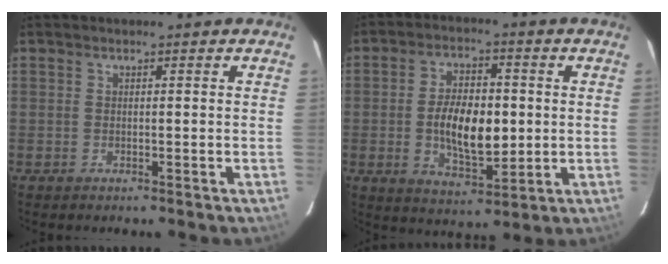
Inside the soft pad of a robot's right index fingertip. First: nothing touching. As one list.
[{"total": 11.2, "force": [-0.6, 5.6, 9.7], "torque": [-0.177, 0.003, -0.003]}]